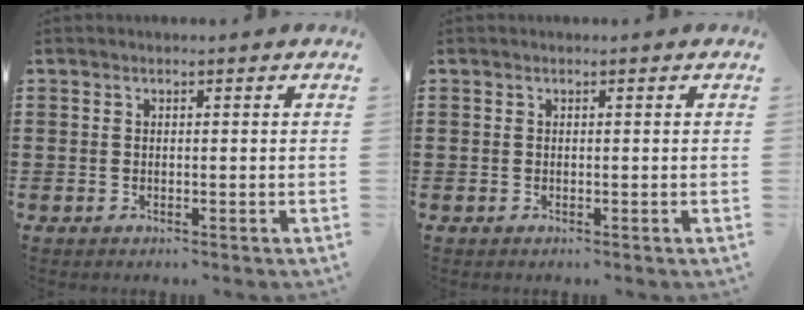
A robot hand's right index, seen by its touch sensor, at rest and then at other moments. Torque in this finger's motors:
{"motor_torque": [0.14, -0.01, 0.00, 0.00]}